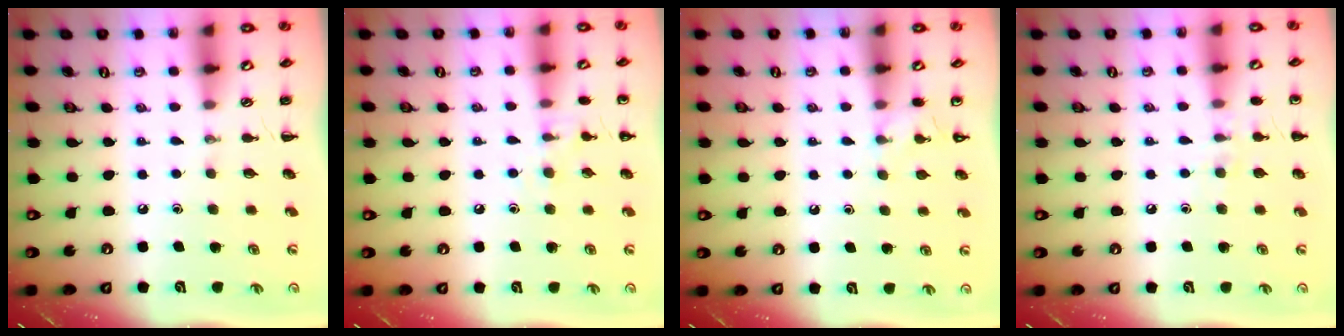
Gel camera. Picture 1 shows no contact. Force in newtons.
{"total": 7.7, "press": 7.6, "slide": 1.4}
{"total": 3.7, "press": 3.5, "slide": 1.4}
{"total": 7.1, "press": 6.8, "slide": 2.1}